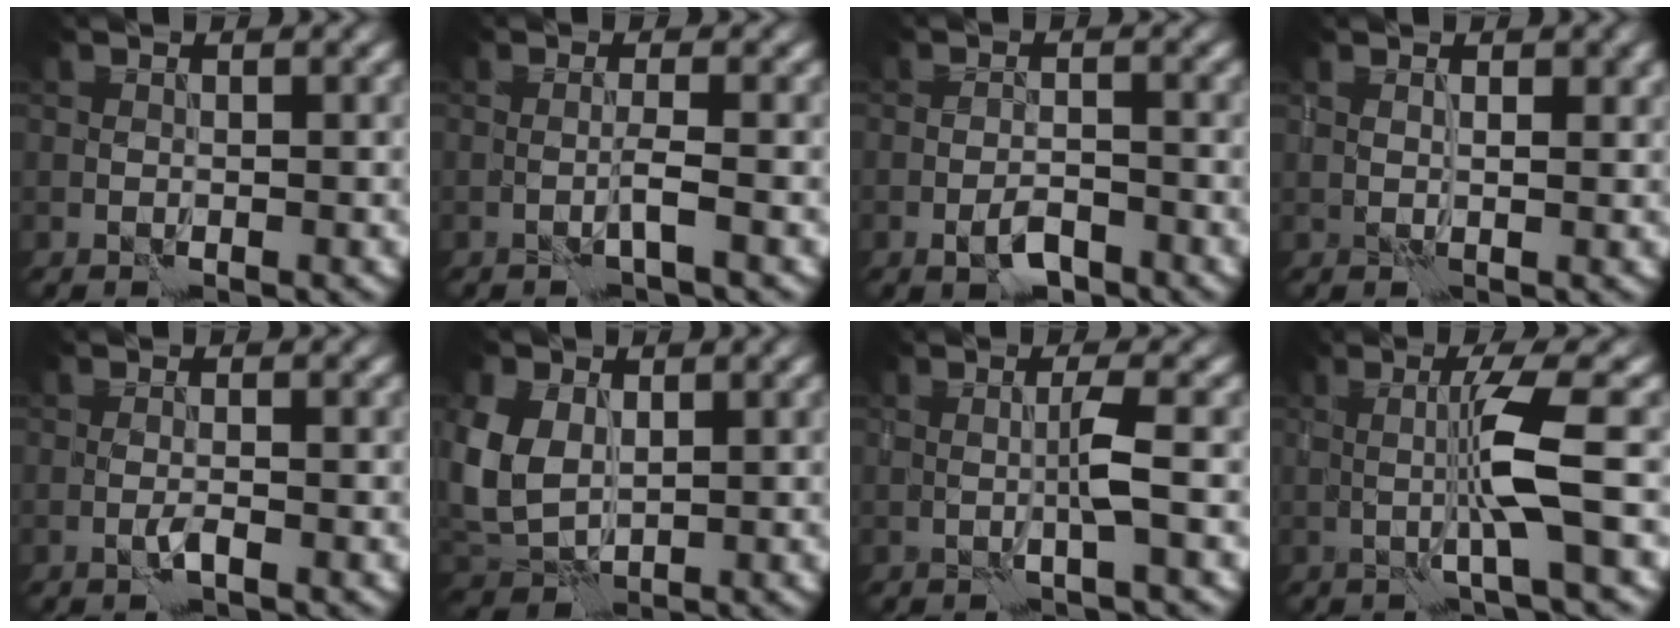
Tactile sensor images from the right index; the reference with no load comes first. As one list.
[{"total": 1.1, "force": [-0.2, -0.5, 1.0], "torque": [-0.018, 0.004, -0.007]}, {"total": 2.2, "force": [-1.3, 0.8, 1.5], "torque": [-0.027, -0.001, -0.024]}, {"total": 1.8, "force": [1.0, 0.8, 1.2], "torque": [-0.017, -0.005, 0.020]}, {"total": 0.7, "force": [-0.2, -0.2, 0.6], "torque": [-0.012, 0.001, -0.006]}, {"total": 5.6, "force": [1.4, 4.2, 3.5], "torque": [-0.101, -0.004, 0.021]}, {"total": 1.8, "force": [0.1, -0.4, 1.7], "torque": [-0.034, -0.002, -0.001]}, {"total": 4.2, "force": [0.2, -0.2, 4.2], "torque": [-0.082, 0.002, 0.001]}]